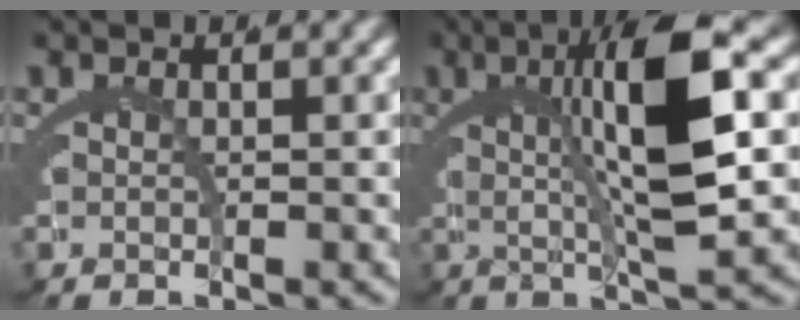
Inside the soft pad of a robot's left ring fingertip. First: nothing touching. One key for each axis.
{"total": 11.1, "fx": 2.5, "fy": 2.3, "fz": 10.6, "tx": -0.160, "ty": 0.031, "tz": 0.032}